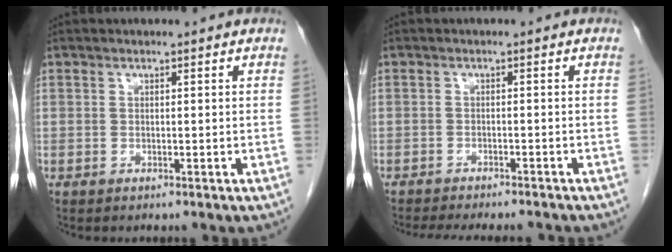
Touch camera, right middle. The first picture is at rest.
{"total": 11.3, "force": [-10.2, 2.1, 4.4], "torque": [-0.067, -0.010, -0.131]}